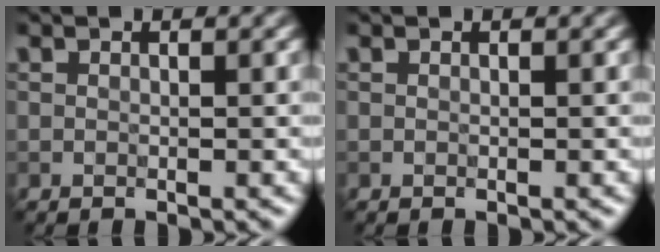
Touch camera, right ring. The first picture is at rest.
{"total": 0.0}